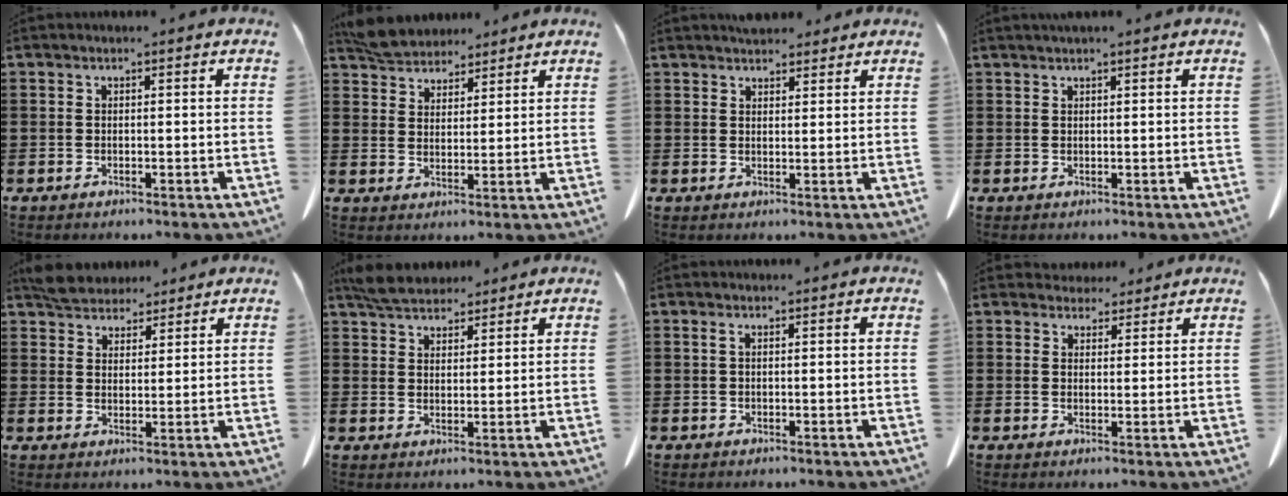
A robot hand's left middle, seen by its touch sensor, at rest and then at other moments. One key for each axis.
{"total": 5.2, "fx": 4.8, "fy": 1.8, "fz": 0.6, "tx": -0.031, "ty": -0.009, "tz": 0.092}
{"total": 2.8, "fx": 2.6, "fy": 0.8, "fz": 0.5, "tx": -0.016, "ty": -0.003, "tz": 0.051}
{"total": 1.0, "fx": 0.9, "fy": 0.0, "fz": 0.5, "tx": -0.011, "ty": -0.002, "tz": 0.017}
{"total": 4.7, "fx": 4.3, "fy": 1.8, "fz": 0.8, "tx": -0.031, "ty": -0.003, "tz": 0.084}
{"total": 5.1, "fx": 4.6, "fy": 1.6, "fz": 1.4, "tx": -0.041, "ty": -0.009, "tz": 0.088}
{"total": 0.7, "fx": 0.4, "fy": 0.1, "fz": 0.6, "tx": -0.014, "ty": 0.000, "tz": 0.008}
{"total": 3.5, "fx": 3.2, "fy": 1.4, "fz": 0.4, "tx": -0.009, "ty": -0.006, "tz": 0.060}